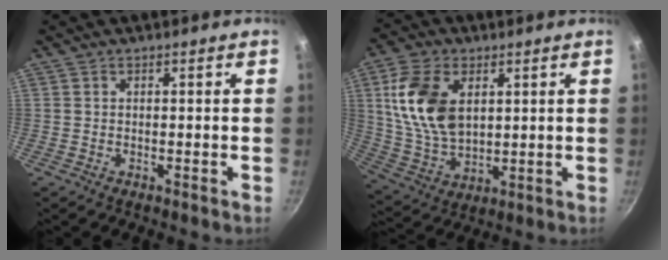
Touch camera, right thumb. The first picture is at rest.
{"total": 14.8, "force": [3.9, 9.2, 10.9], "torque": [-0.193, -0.015, 0.086]}